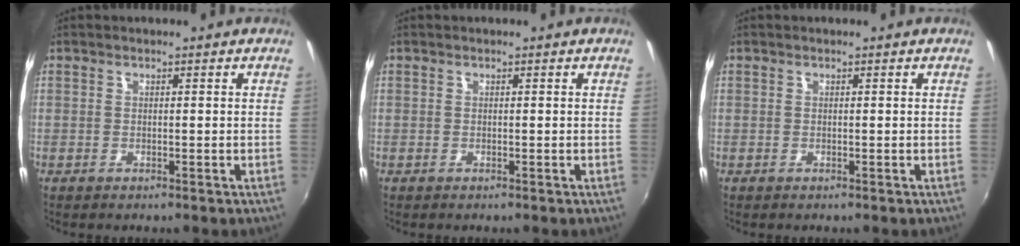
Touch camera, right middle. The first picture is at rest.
{"total": 0.0}
{"total": 0.0}